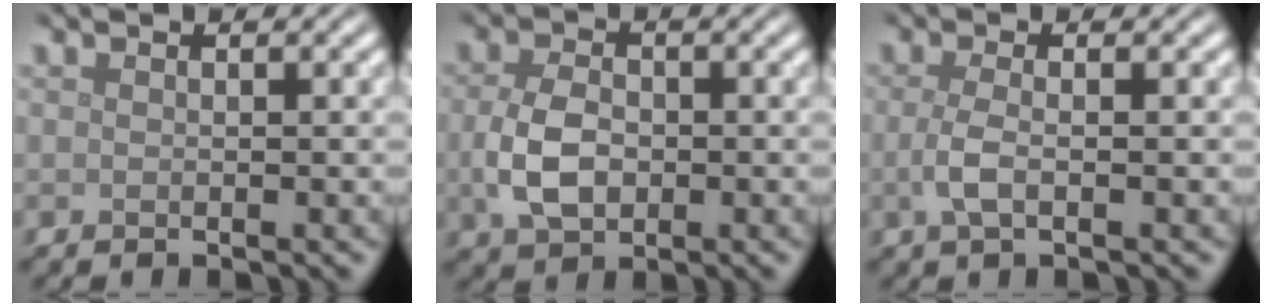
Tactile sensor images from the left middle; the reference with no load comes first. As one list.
[{"total": 4.2, "force": [-0.5, 2.9, 3.0], "torque": [-0.069, -0.004, -0.011]}, {"total": 2.2, "force": [-0.3, 0.8, 2.1], "torque": [-0.048, -0.003, -0.011]}]